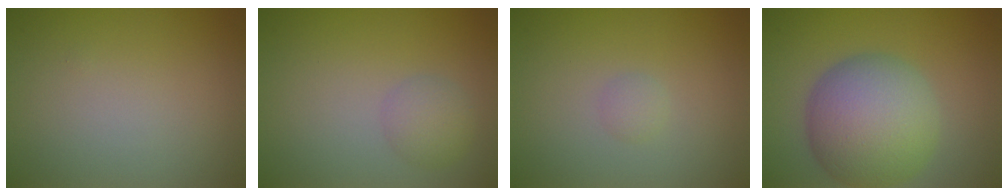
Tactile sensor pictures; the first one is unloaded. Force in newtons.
{"total": 2.2, "press": 2.2, "slide": 0.0}
{"total": 0.9, "press": 0.8, "slide": 0.1}
{"total": 9.4, "press": 9.3, "slide": 0.2}